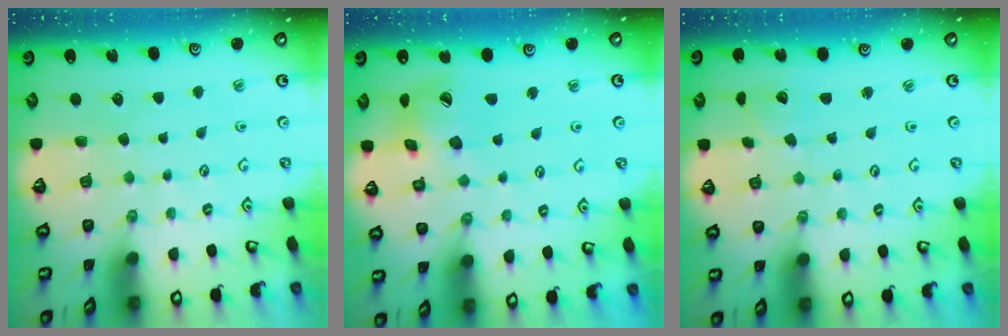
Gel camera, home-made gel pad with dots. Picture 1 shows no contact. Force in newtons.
{"total": 12.0, "press": 12.0, "slide": 1.4}
{"total": 2.6, "press": 2.6, "slide": 0.3}